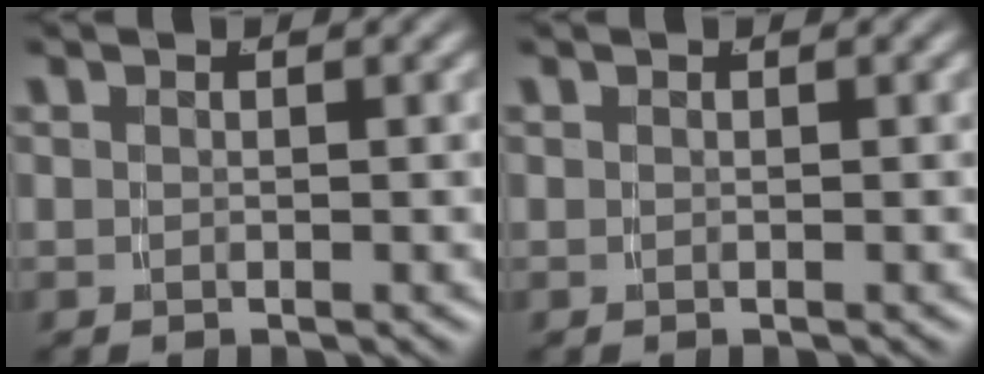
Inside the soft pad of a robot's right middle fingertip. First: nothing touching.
{"total": 0.0}